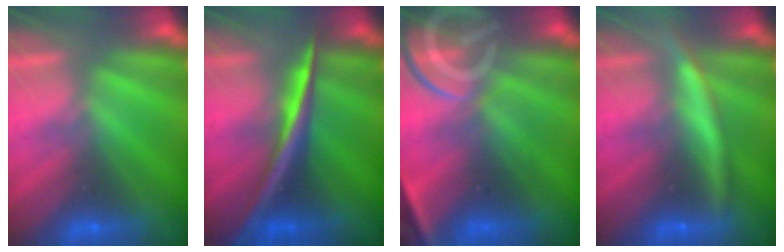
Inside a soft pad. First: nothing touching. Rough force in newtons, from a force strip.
{"total": 2.8}
{"total": 8.3}
{"total": 2.9}